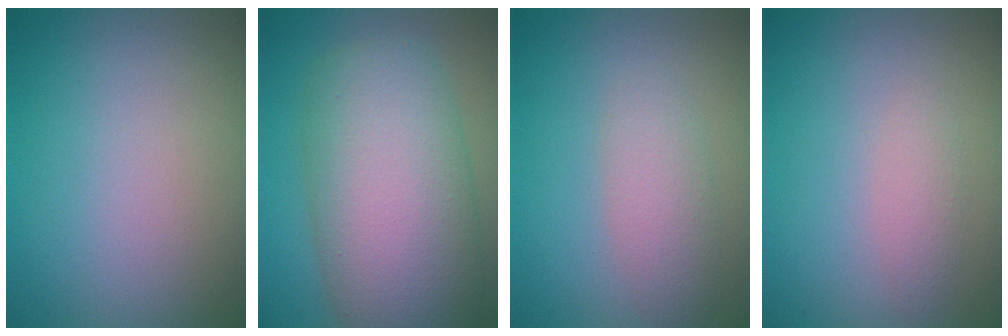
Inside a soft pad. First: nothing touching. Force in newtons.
{"total": 11.3, "press": 11.3, "slide": 0.3}
{"total": 2.5, "press": 2.5, "slide": 0.1}
{"total": 1.1, "press": 1.1, "slide": 0.0}